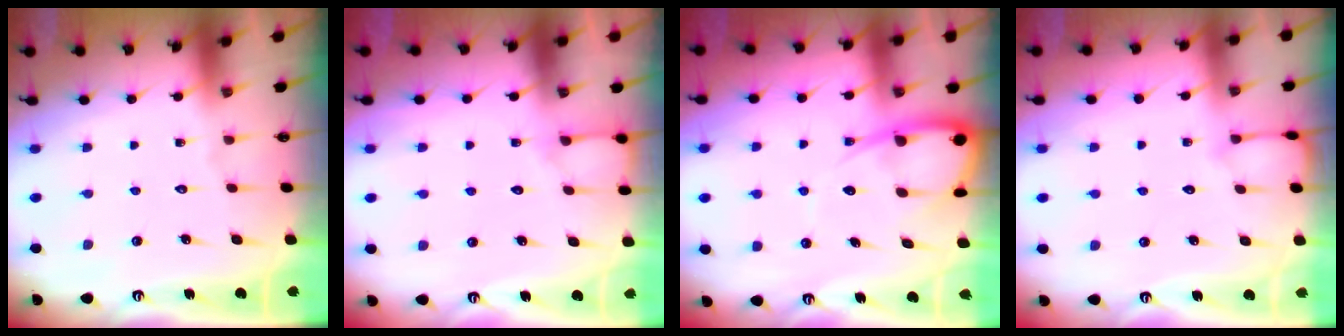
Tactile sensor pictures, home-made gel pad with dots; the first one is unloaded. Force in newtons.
{"total": 4.6, "press": 4.6, "slide": 0.5}
{"total": 8.1, "press": 8.1, "slide": 0.9}
{"total": 3.2, "press": 3.2, "slide": 0.4}